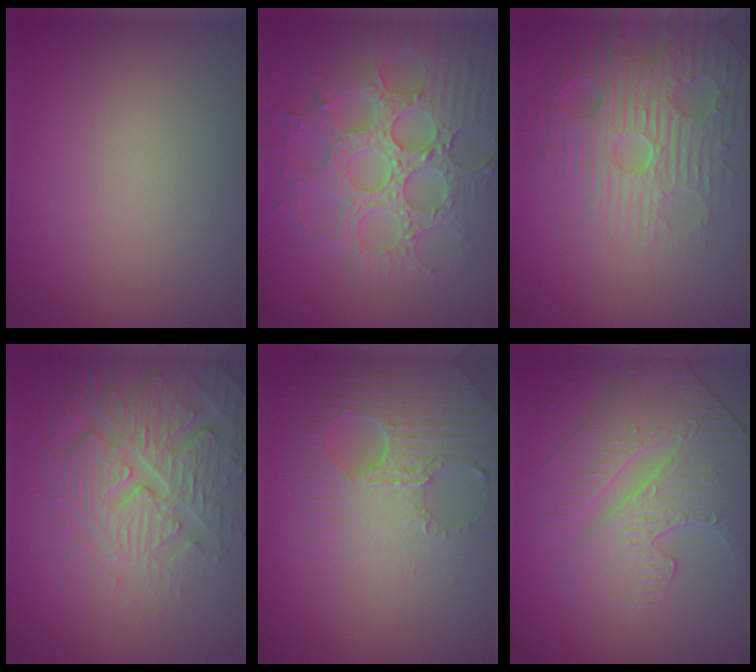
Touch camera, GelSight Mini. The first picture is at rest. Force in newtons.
{"total": 8.7, "press": 6.5, "slide": 5.8}
{"total": 5.3, "press": 5.2, "slide": 1.2}
{"total": 5.0, "press": 4.9, "slide": 1.1}
{"total": 7.5, "press": 5.4, "slide": 5.2}
{"total": 5.6, "press": 5.2, "slide": 2.2}